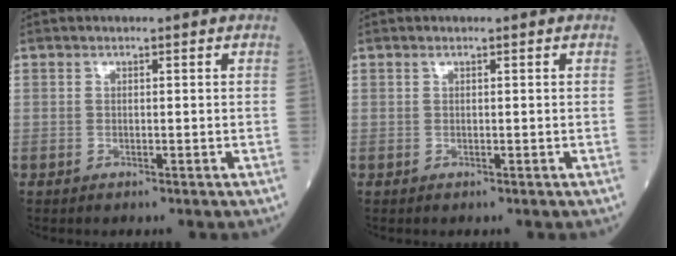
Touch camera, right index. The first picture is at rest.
{"total": 0.0}